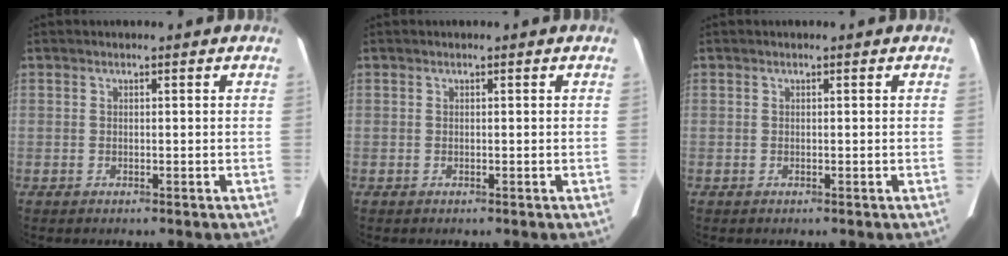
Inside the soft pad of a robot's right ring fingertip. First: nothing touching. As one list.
[{"total": 0.0}, {"total": 0.0}]